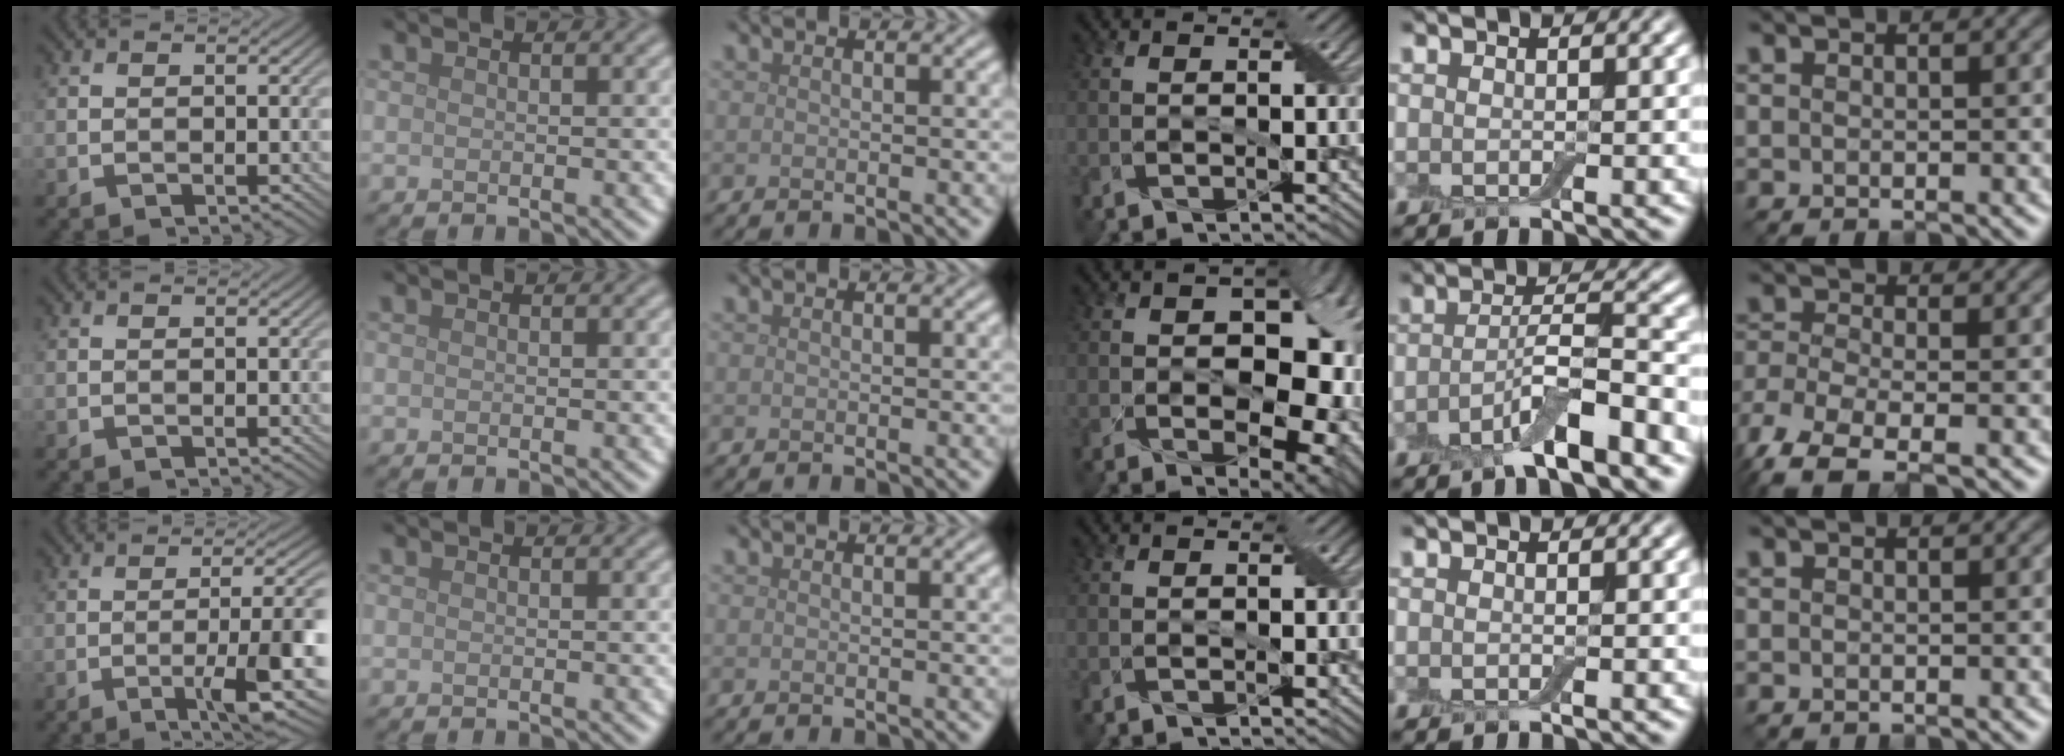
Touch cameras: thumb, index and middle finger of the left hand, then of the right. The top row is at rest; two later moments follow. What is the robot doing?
{"motion": "peel", "object": "adhesive wrap"}